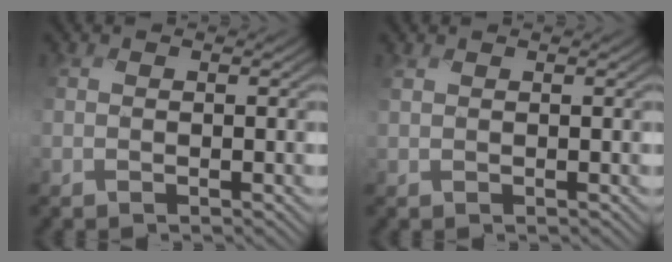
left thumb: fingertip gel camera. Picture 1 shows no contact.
{"total": 0.8, "force": [0.7, 0.2, 0.4], "torque": [-0.016, 0.002, 0.017]}